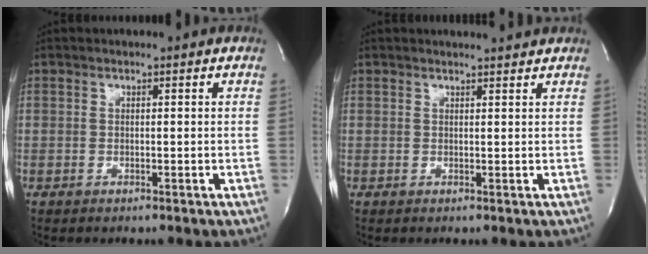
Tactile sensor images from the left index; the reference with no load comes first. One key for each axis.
{"total": 2.7, "fx": 2.7, "fy": -0.2, "fz": 0.5, "tx": -0.011, "ty": 0.004, "tz": 0.030}